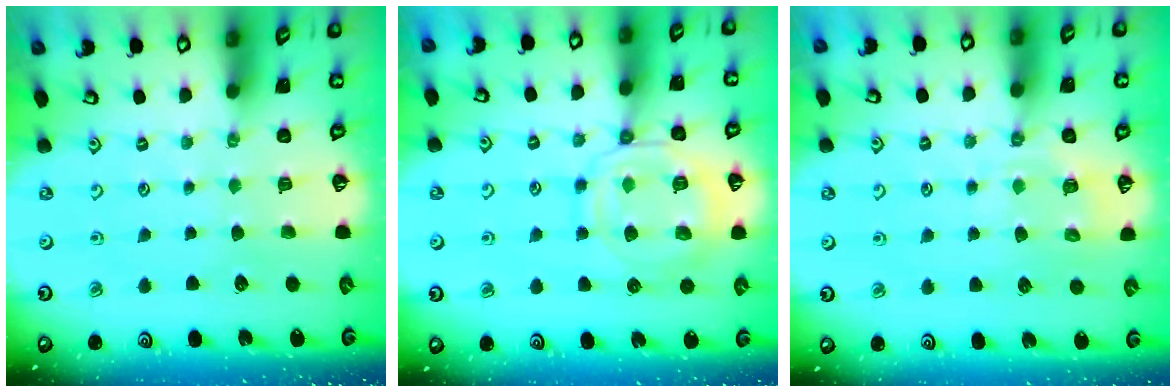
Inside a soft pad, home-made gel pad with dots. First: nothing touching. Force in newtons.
{"total": 11.8, "press": 11.7, "slide": 1.2}
{"total": 6.2, "press": 6.1, "slide": 1.0}